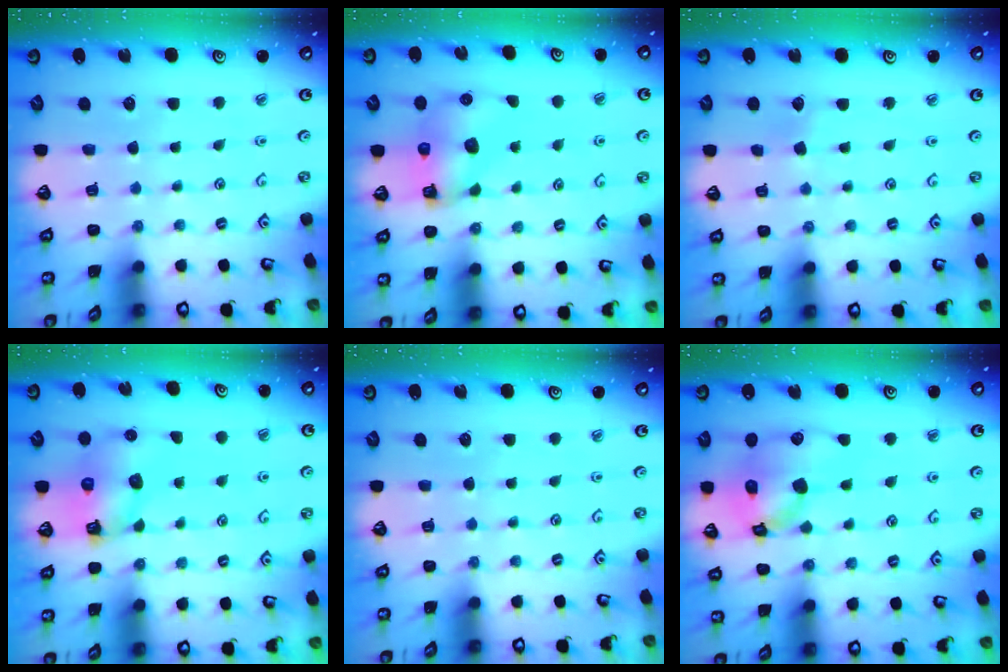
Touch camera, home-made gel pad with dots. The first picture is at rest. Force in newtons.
{"total": 7.9, "press": 7.9, "slide": 0.5}
{"total": 2.9, "press": 2.9, "slide": 0.3}
{"total": 8.6, "press": 8.6, "slide": 0.7}
{"total": 0.0}
{"total": 15.0, "press": 14.8, "slide": 2.1}